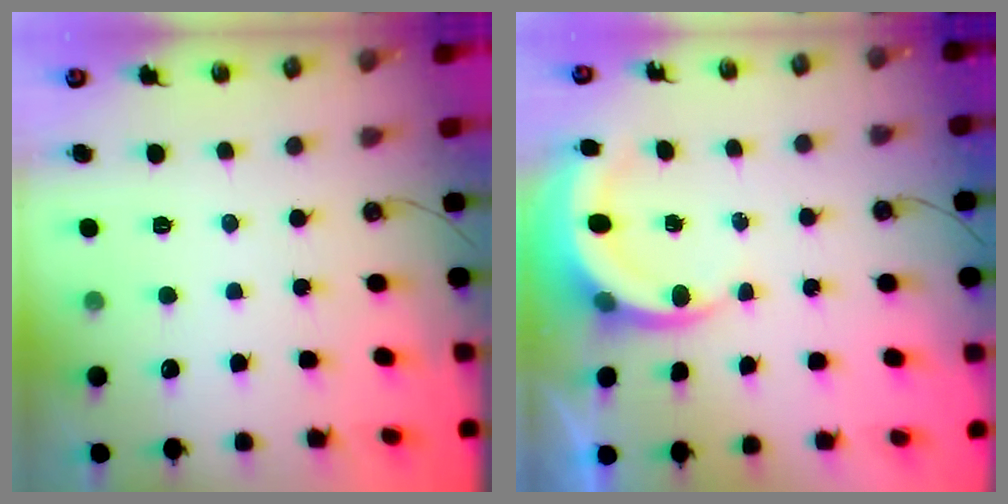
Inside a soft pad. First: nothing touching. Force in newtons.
{"total": 4.7, "press": 4.7, "slide": 0.1}